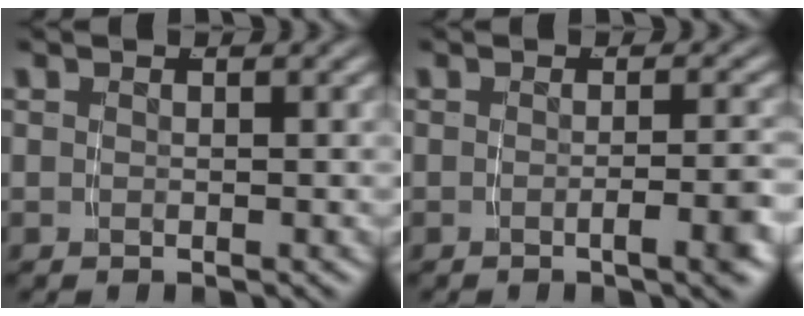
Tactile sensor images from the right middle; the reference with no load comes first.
{"total": 2.7, "force": [-1.5, -0.4, 2.3], "torque": [-0.026, 0.005, -0.029]}